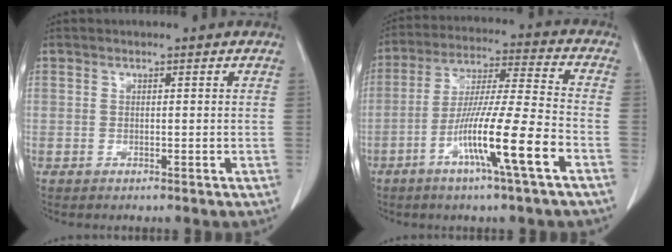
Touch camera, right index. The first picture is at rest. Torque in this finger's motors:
{"motor_torque": [1.45, -0.69, 0.84, 0.21]}